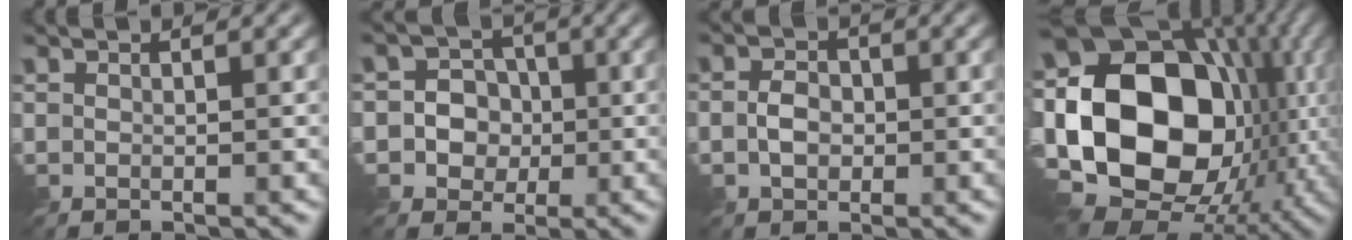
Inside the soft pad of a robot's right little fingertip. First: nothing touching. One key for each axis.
{"total": 4.9, "fx": -0.7, "fy": 4.6, "fz": 1.4, "tx": -0.015, "ty": 0.020, "tz": -0.036}
{"total": 2.3, "fx": -0.6, "fy": 1.7, "fz": 1.4, "tx": -0.026, "ty": 0.002, "tz": -0.017}
{"total": 21.3, "fx": -1.8, "fy": 14.6, "fz": 15.4, "tx": -0.315, "ty": 0.004, "tz": -0.017}